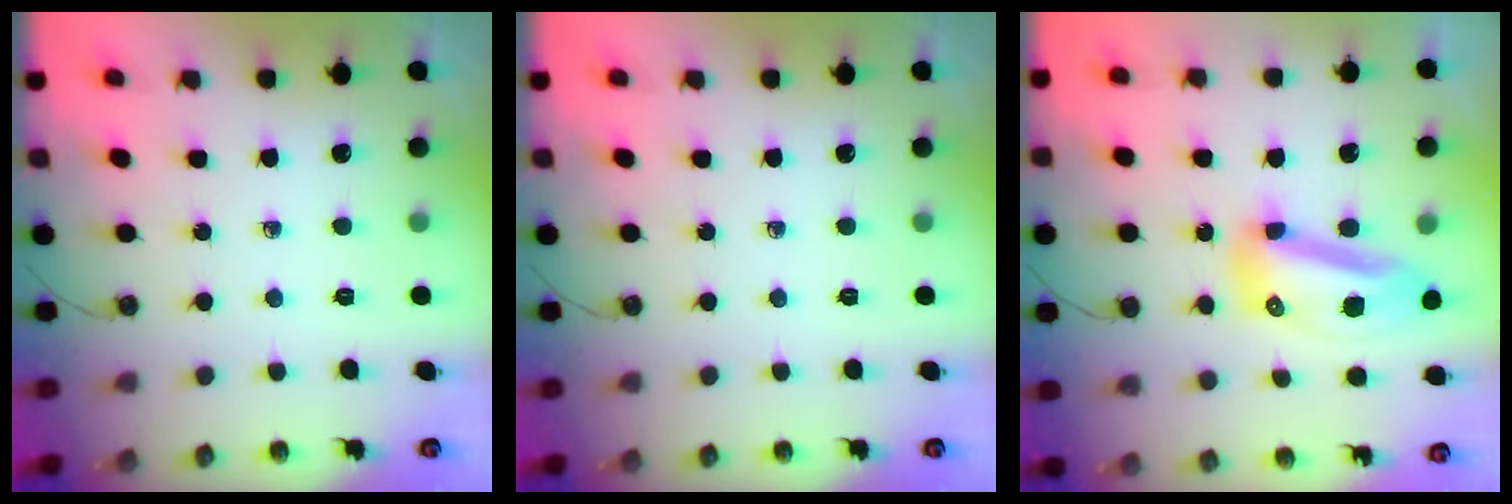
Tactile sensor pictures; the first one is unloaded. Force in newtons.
{"total": 0.0}
{"total": 12.2, "press": 12.1, "slide": 1.2}